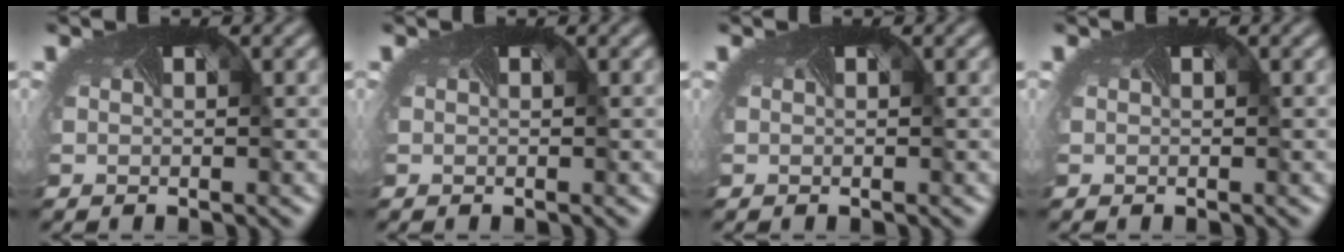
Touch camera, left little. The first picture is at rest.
{"total": 0.0}
{"total": 0.0}
{"total": 0.0}